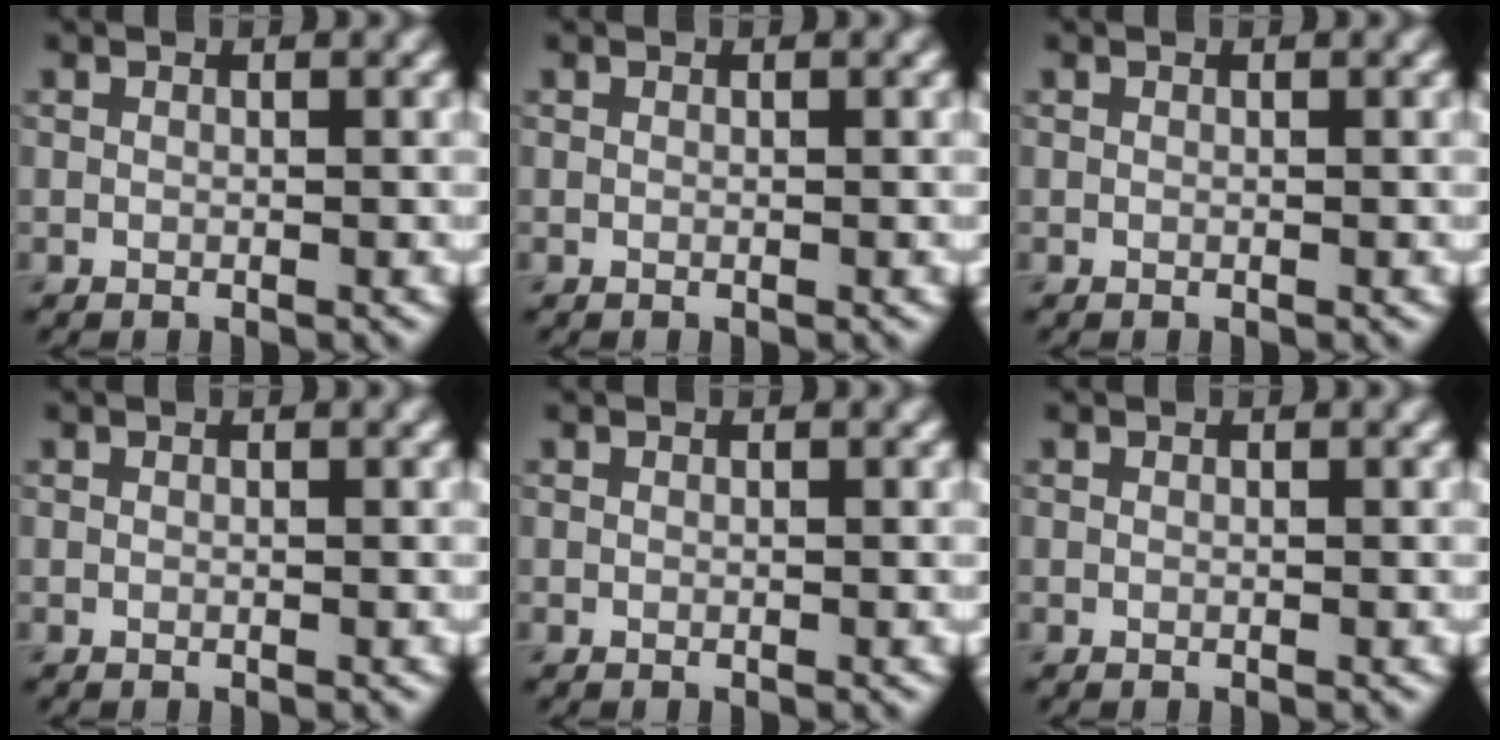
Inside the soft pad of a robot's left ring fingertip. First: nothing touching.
{"total": 0.0}
{"total": 0.0}
{"total": 0.0}
{"total": 0.0}
{"total": 0.0}